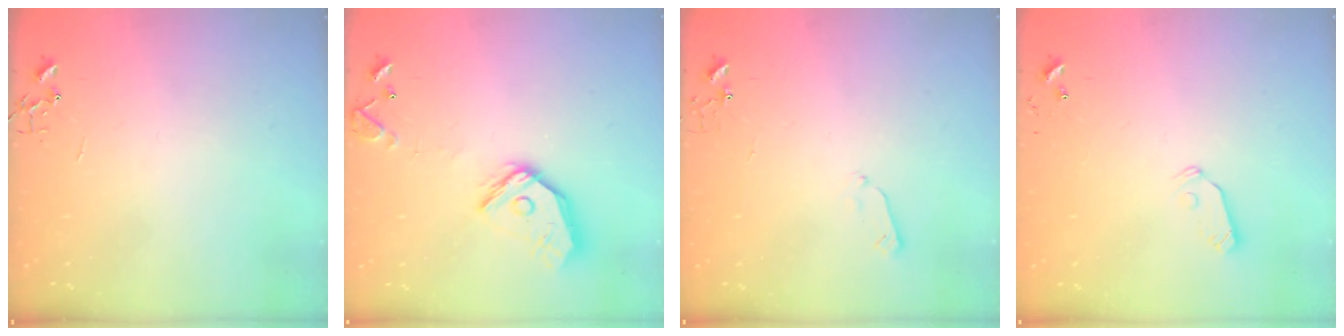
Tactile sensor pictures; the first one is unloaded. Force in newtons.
{"total": 14.6, "press": 14.4, "slide": 1.8}
{"total": 3.3, "press": 3.2, "slide": 0.6}
{"total": 5.3, "press": 5.3, "slide": 0.1}